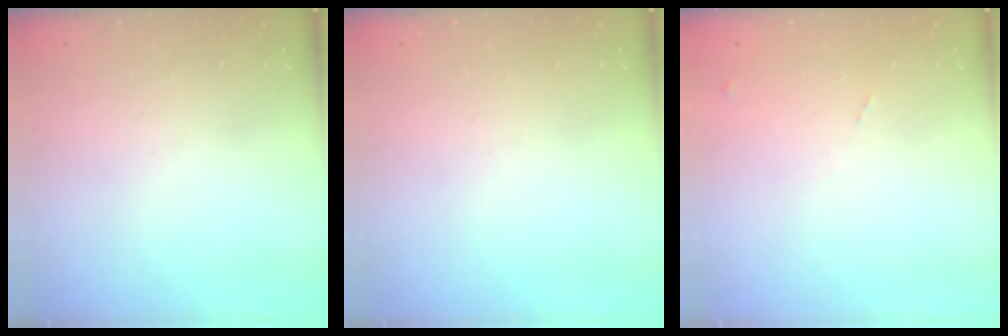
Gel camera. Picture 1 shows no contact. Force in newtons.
{"total": 0.0}
{"total": 6.8, "press": 6.8, "slide": 0.6}